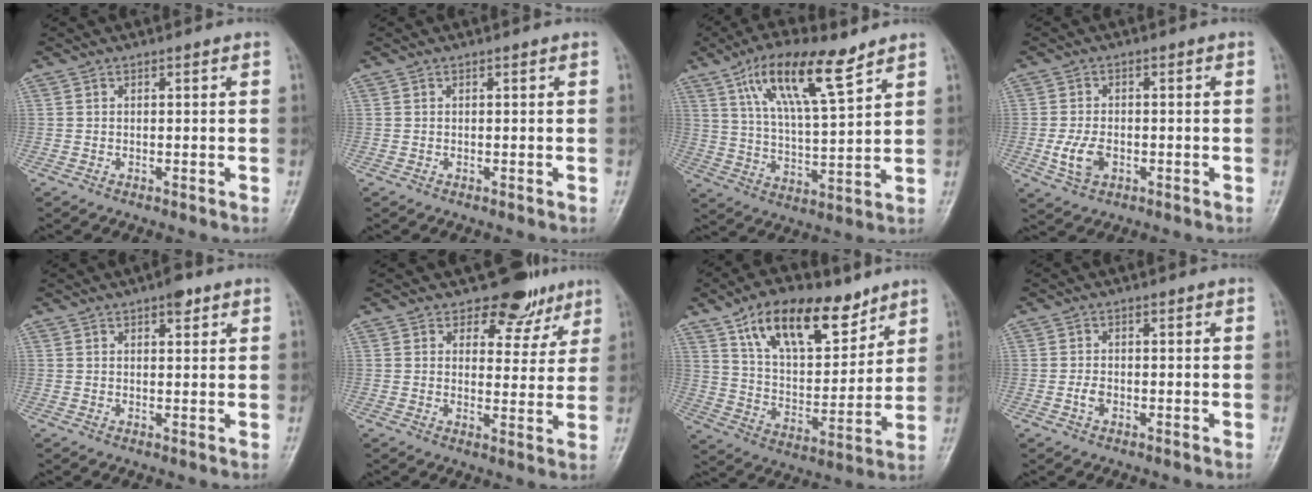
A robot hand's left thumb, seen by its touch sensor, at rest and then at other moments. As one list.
[{"total": 0.0}, {"total": 14.6, "force": [8.6, 3.9, 11.1], "torque": [-0.186, -0.031, 0.159]}, {"total": 4.7, "force": [-1.5, 3.1, 3.3], "torque": [-0.070, 0.002, -0.026]}, {"total": 2.7, "force": [1.8, 1.1, 1.7], "torque": [-0.017, -0.006, 0.020]}, {"total": 7.8, "force": [5.9, 4.7, 1.7], "torque": [0.014, -0.039, 0.070]}, {"total": 18.2, "force": [11.2, 8.7, 11.4], "torque": [-0.145, -0.052, 0.198]}, {"total": 1.5, "force": [-0.8, 1.0, 0.8], "torque": [-0.020, 0.005, -0.017]}]